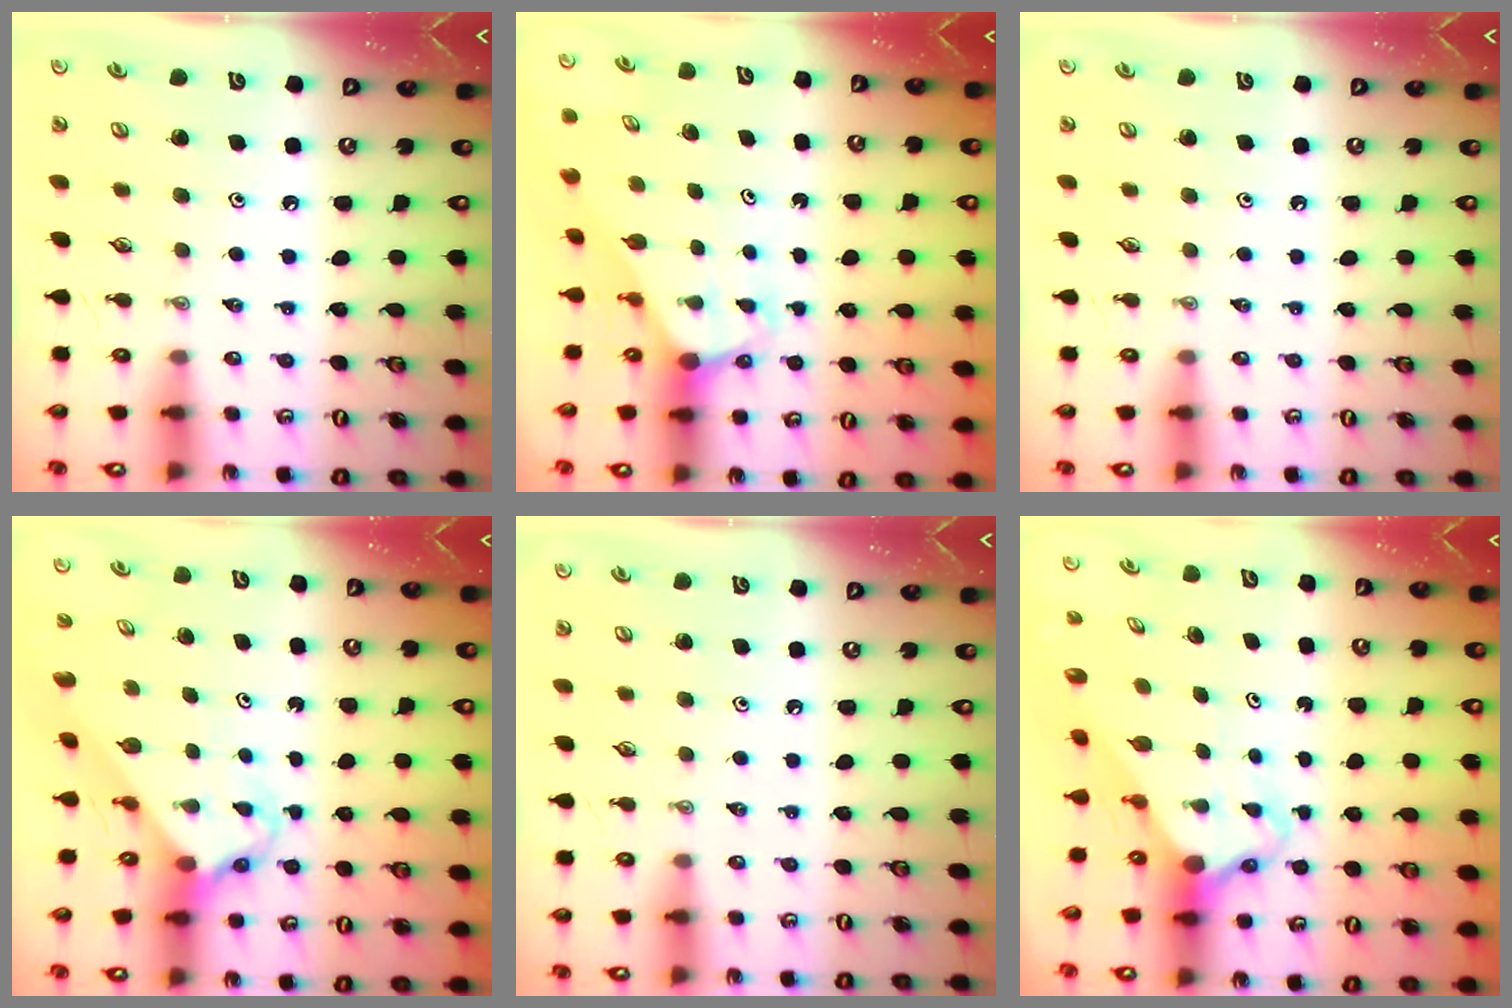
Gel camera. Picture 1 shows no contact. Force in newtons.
{"total": 3.0, "press": 3.0, "slide": 0.2}
{"total": 0.0}
{"total": 2.9, "press": 2.9, "slide": 0.2}
{"total": 0.0}
{"total": 3.9, "press": 3.9, "slide": 0.2}